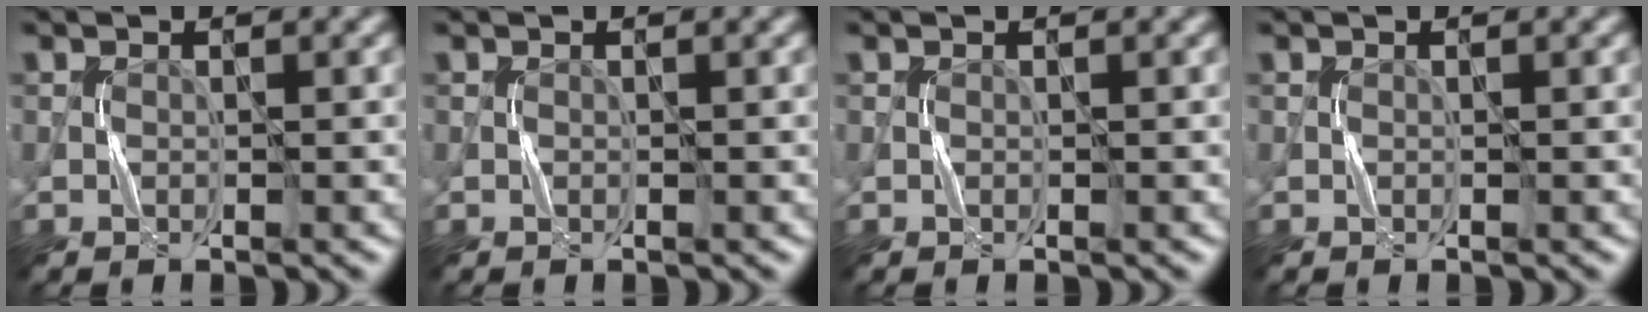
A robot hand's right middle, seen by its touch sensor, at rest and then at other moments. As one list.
[{"total": 0.0}, {"total": 0.0}, {"total": 0.0}]